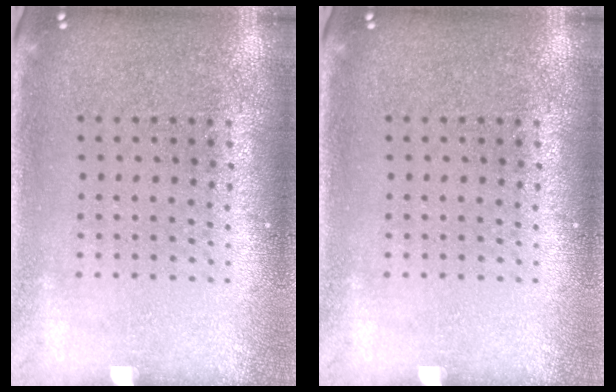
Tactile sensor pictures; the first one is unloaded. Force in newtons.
{"total": 0.0}